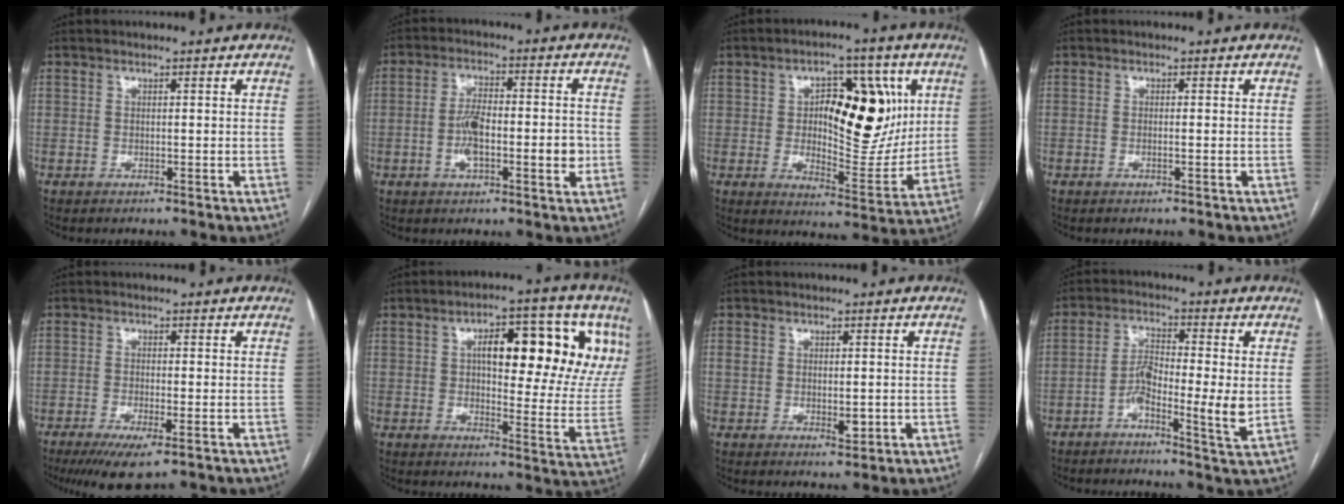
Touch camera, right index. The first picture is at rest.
{"total": 8.7, "force": [-1.7, 3.0, 8.0], "torque": [-0.143, 0.015, -0.028]}
{"total": 16.2, "force": [3.3, 7.2, 14.1], "torque": [-0.193, 0.014, 0.059]}
{"total": 0.6, "force": [-0.2, 0.0, 0.5], "torque": [-0.011, 0.000, -0.002]}
{"total": 6.1, "force": [-3.5, 0.9, 4.9], "torque": [-0.086, -0.017, -0.057]}
{"total": 20.7, "force": [7.2, 6.7, 18.2], "torque": [-0.228, 0.027, 0.099]}
{"total": 3.8, "force": [-0.1, 2.3, 3.0], "torque": [-0.045, 0.001, 0.006]}
{"total": 7.6, "force": [-1.7, 1.0, 7.3], "torque": [-0.134, 0.006, -0.038]}